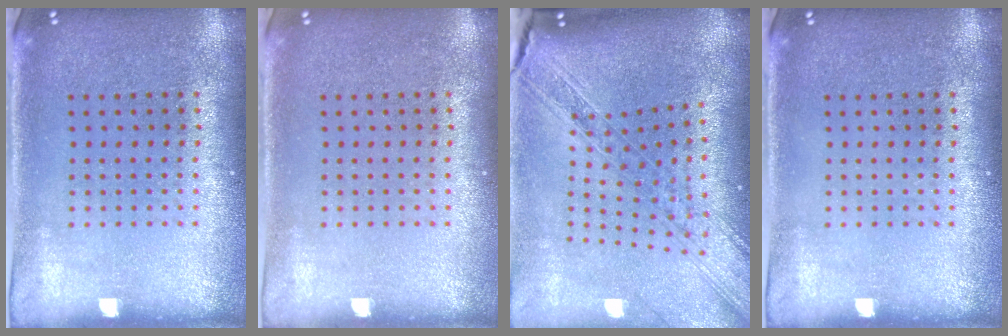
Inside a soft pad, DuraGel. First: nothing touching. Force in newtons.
{"total": 0.0}
{"total": 2.4, "press": 2.0, "slide": 1.3}
{"total": 0.0}